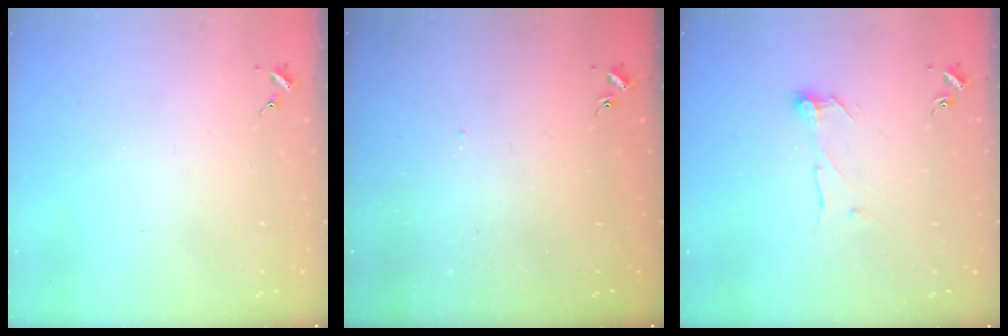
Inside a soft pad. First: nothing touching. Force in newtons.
{"total": 2.9, "press": 2.9, "slide": 0.2}
{"total": 6.5, "press": 6.5, "slide": 0.2}